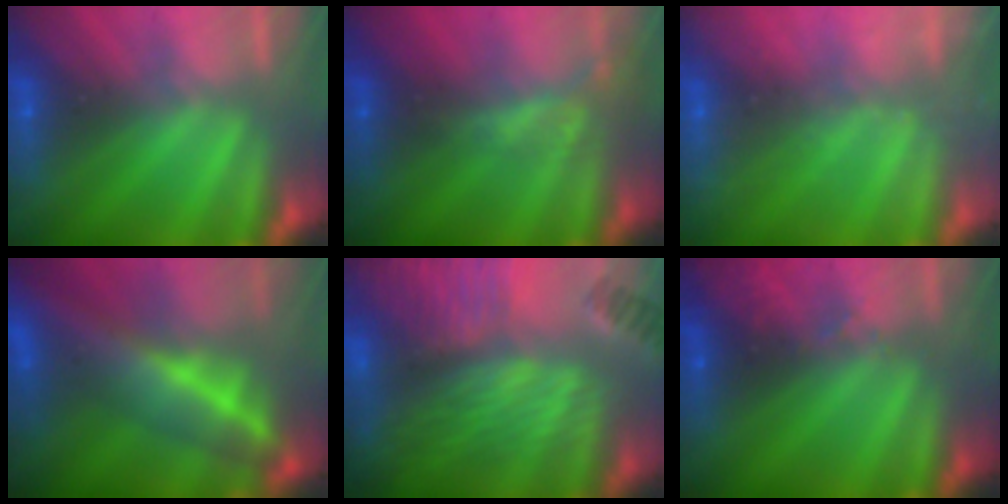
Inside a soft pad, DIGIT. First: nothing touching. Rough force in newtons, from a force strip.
{"total": 2.1}
{"total": 1.4}
{"total": 9.1}
{"total": 7.0}
{"total": 2.9}